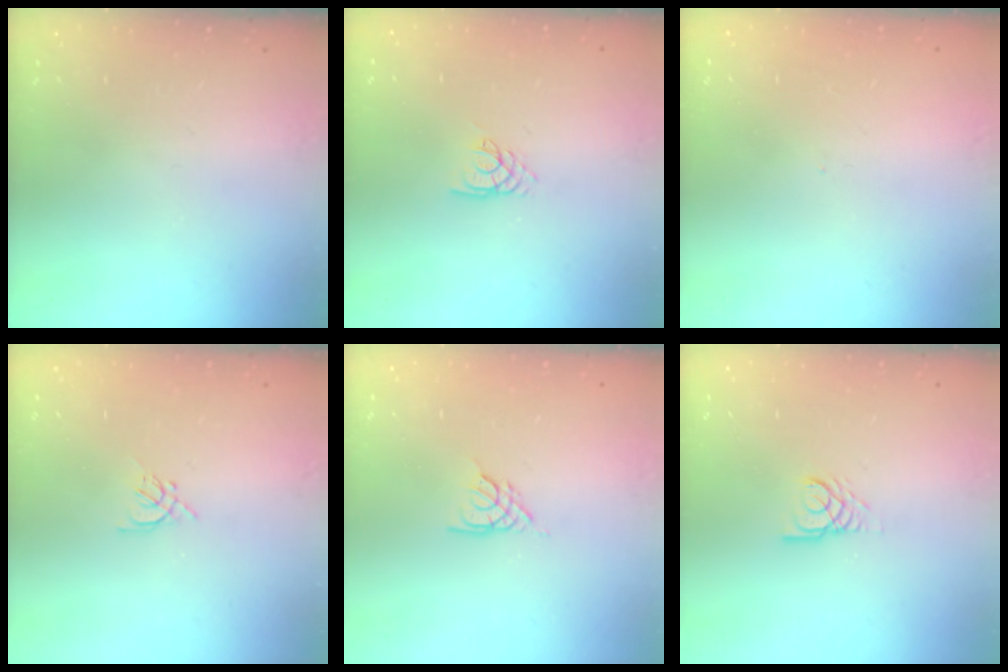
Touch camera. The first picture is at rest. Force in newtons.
{"total": 2.1, "press": 2.1, "slide": 0.1}
{"total": 0.0}
{"total": 2.0, "press": 1.9, "slide": 0.5}
{"total": 2.6, "press": 2.6, "slide": 0.6}
{"total": 3.0, "press": 2.9, "slide": 0.3}